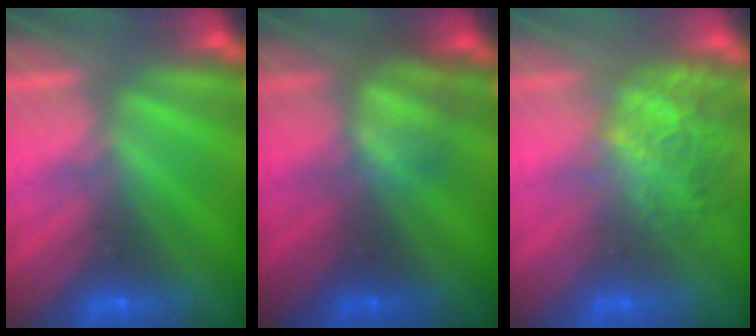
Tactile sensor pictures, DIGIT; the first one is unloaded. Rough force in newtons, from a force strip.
{"total": 2.4}
{"total": 3.4}